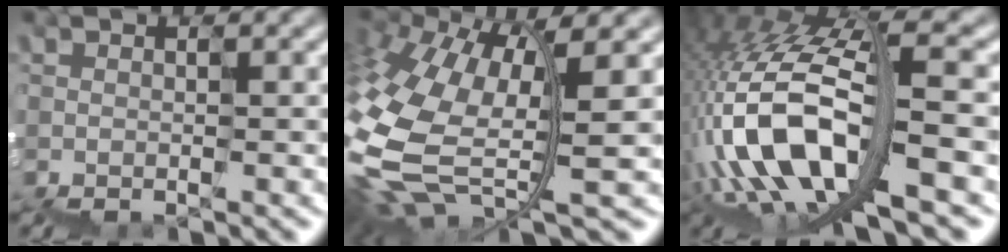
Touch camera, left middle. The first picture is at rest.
{"total": 9.4, "force": [-1.3, 4.7, 8.1], "torque": [-0.238, -0.018, -0.011]}
{"total": 10.7, "force": [-4.3, 4.2, 8.9], "torque": [-0.201, 0.019, -0.067]}